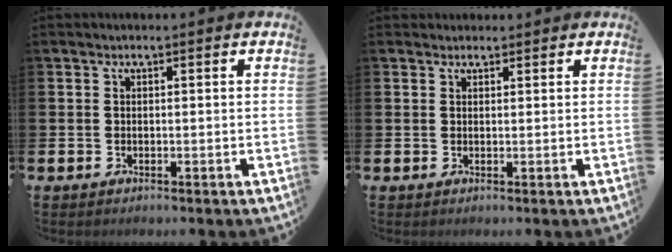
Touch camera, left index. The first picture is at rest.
{"total": 1.1, "force": [1.0, 0.5, 0.1], "torque": [0.006, 0.002, 0.017]}